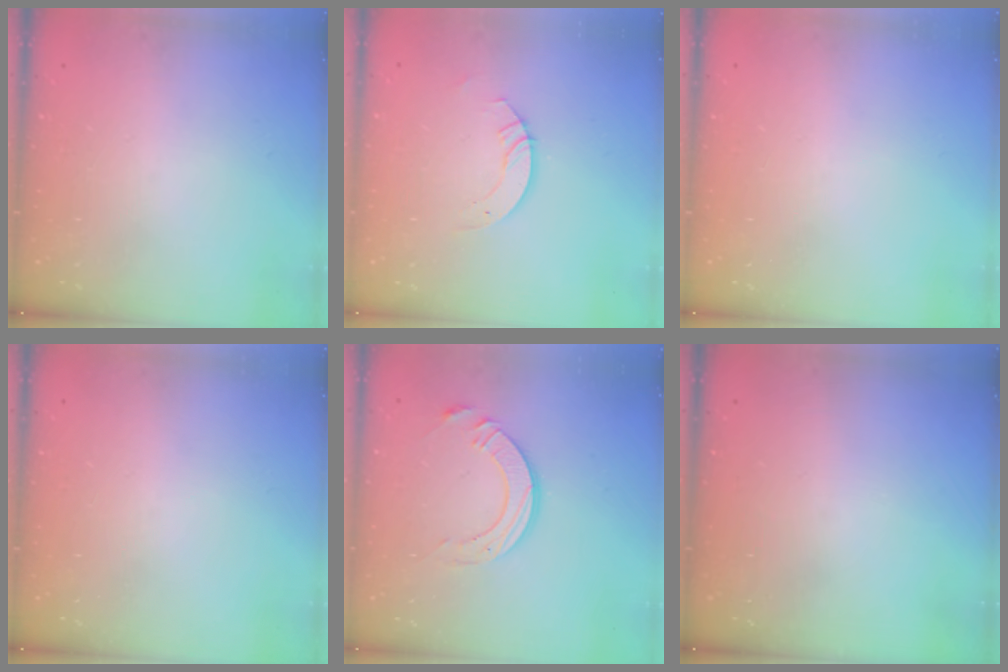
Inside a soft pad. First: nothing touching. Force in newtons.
{"total": 3.7, "press": 3.7, "slide": 0.3}
{"total": 0.0}
{"total": 0.0}
{"total": 10.7, "press": 10.7, "slide": 1.1}
{"total": 0.0}